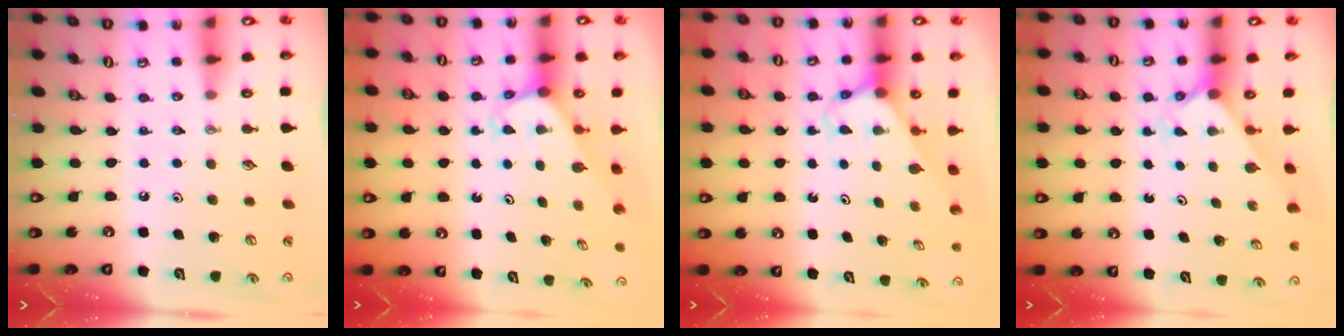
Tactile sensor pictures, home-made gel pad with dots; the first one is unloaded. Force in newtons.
{"total": 2.0, "press": 2.0, "slide": 0.1}
{"total": 2.8, "press": 2.8, "slide": 0.2}
{"total": 1.5, "press": 1.5, "slide": 0.1}